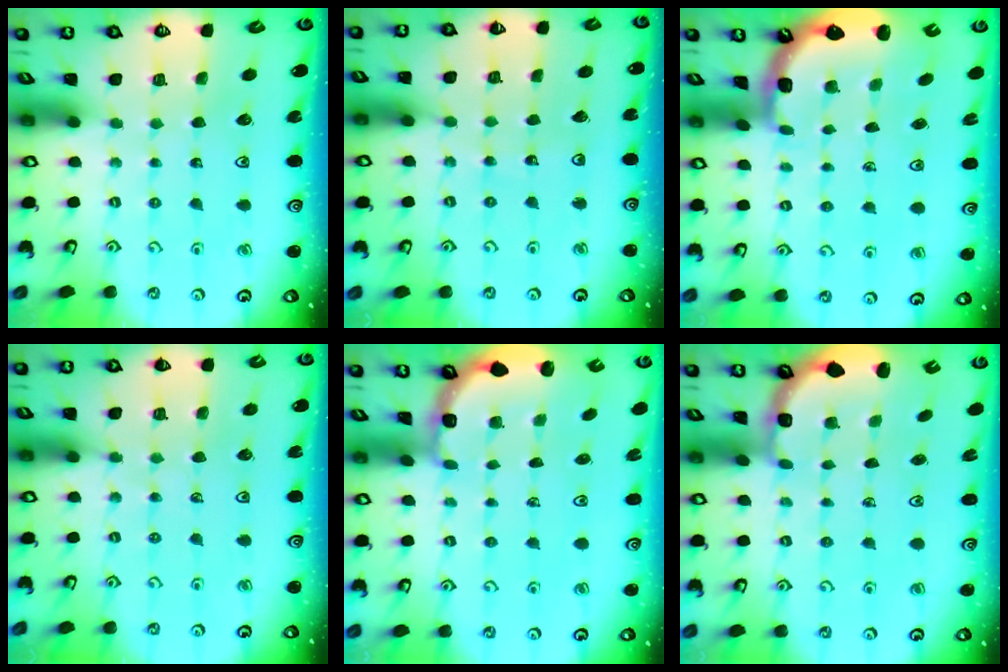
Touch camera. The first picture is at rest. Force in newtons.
{"total": 3.4, "press": 3.4, "slide": 0.3}
{"total": 2.5, "press": 1.6, "slide": 1.9}
{"total": 4.4, "press": 4.2, "slide": 1.3}
{"total": 2.0, "press": 1.6, "slide": 1.1}
{"total": 2.8, "press": 2.2, "slide": 1.7}